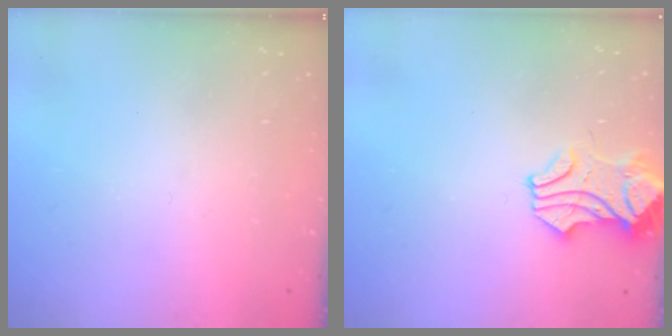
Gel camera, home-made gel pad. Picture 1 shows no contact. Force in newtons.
{"total": 1.7, "press": 1.5, "slide": 0.8}